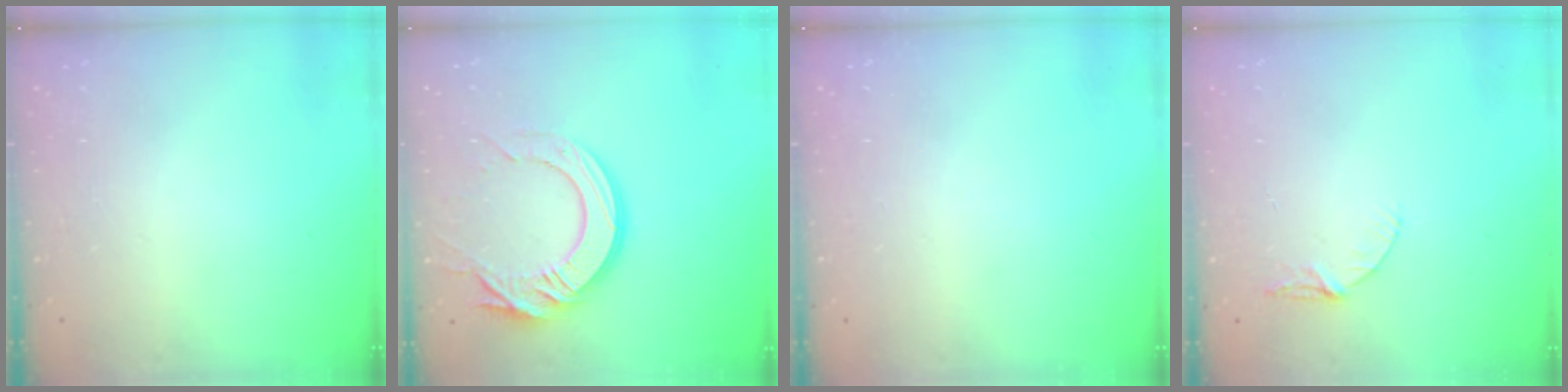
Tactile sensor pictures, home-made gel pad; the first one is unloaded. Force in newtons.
{"total": 16.4, "press": 16.4, "slide": 1.2}
{"total": 0.0}
{"total": 5.2, "press": 5.1, "slide": 0.6}